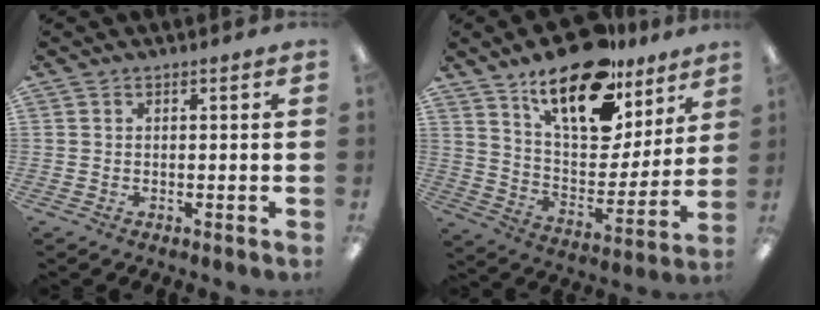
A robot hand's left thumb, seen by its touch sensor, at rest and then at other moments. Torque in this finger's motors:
{"motor_torque": [1.11, 1.12, 1.54, -1.23, 0.42]}